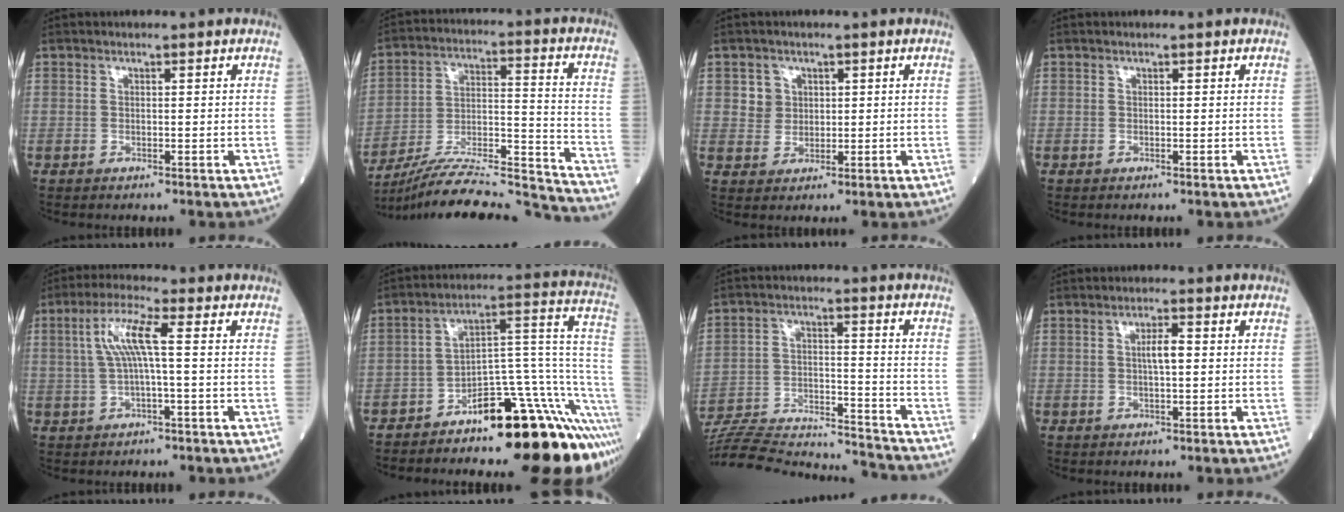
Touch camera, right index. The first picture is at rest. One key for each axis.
{"total": 23.8, "fx": -22.7, "fy": -0.2, "fz": 7.0, "tx": -0.106, "ty": 0.005, "tz": -0.351}
{"total": 3.1, "fx": 1.0, "fy": 3.0, "fz": 0.4, "tx": -0.003, "ty": 0.006, "tz": 0.018}
{"total": 0.0}
{"total": 6.6, "fx": 0.9, "fy": 0.6, "fz": 6.5, "tx": -0.134, "ty": 0.020, "tz": 0.019}
{"total": 19.3, "fx": -12.5, "fy": 4.0, "fz": 14.1, "tx": -0.106, "ty": 0.059, "tz": -0.180}
{"total": 21.8, "fx": -20.8, "fy": 2.1, "fz": 6.0, "tx": -0.135, "ty": -0.005, "tz": -0.318}
{"total": 2.9, "fx": 0.3, "fy": 0.5, "fz": 2.8, "tx": -0.050, "ty": 0.002, "tz": 0.004}